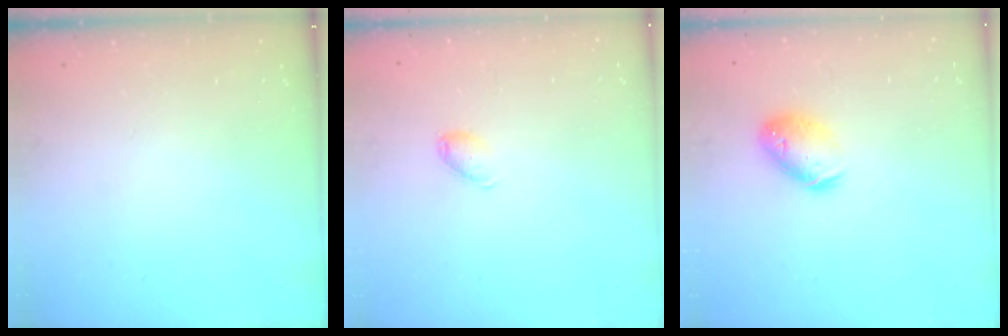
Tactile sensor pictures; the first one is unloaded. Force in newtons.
{"total": 5.2, "press": 5.1, "slide": 1.1}
{"total": 11.4, "press": 11.2, "slide": 2.0}